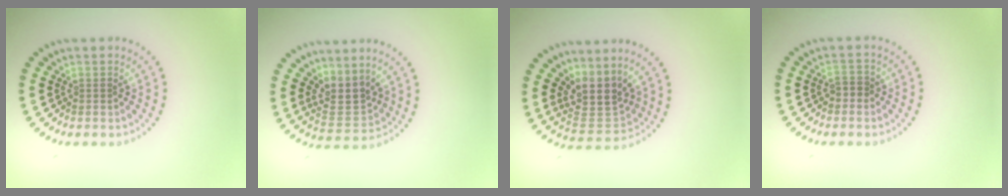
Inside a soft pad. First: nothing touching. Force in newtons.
{"total": 3.0, "press": 2.3, "slide": 1.9}
{"total": 4.1, "press": 3.1, "slide": 2.8}
{"total": 1.2, "press": 1.0, "slide": 0.7}